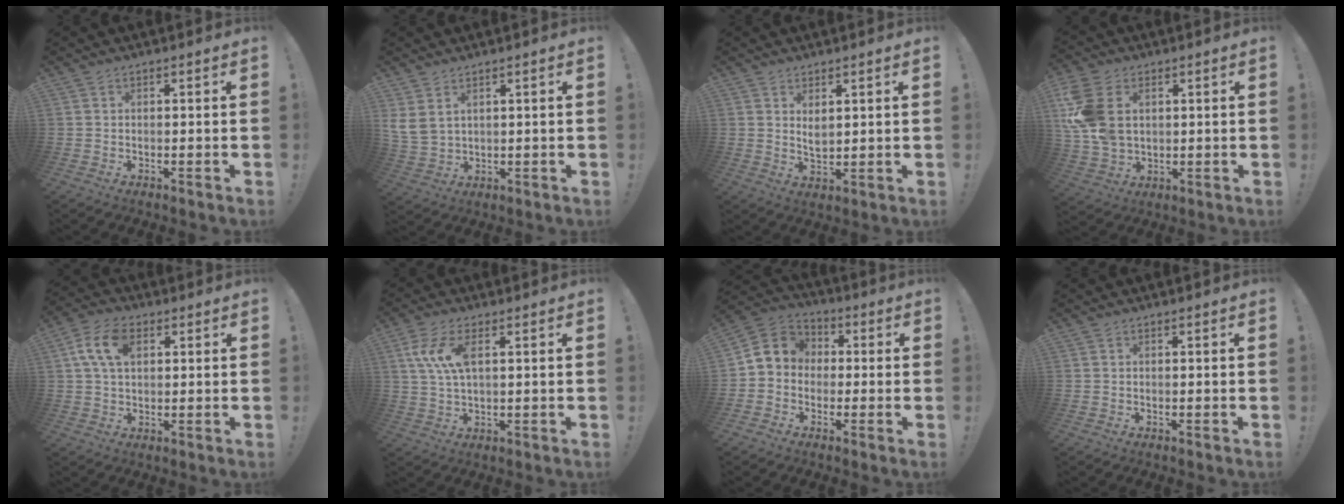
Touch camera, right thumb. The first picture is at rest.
{"total": 6.0, "force": [3.3, 3.7, 3.4], "torque": [-0.074, -0.010, 0.068]}
{"total": 4.0, "force": [2.3, 1.9, 2.6], "torque": [-0.039, -0.015, 0.041]}
{"total": 14.7, "force": [3.6, 10.3, 9.9], "torque": [-0.201, -0.005, 0.072]}
{"total": 10.2, "force": [3.3, 6.3, 7.2], "torque": [-0.133, 0.010, 0.064]}
{"total": 9.2, "force": [2.5, 4.2, 7.8], "torque": [-0.165, 0.000, 0.044]}
{"total": 6.9, "force": [-0.3, 6.5, 2.4], "torque": [-0.035, 0.014, 0.004]}
{"total": 0.0}